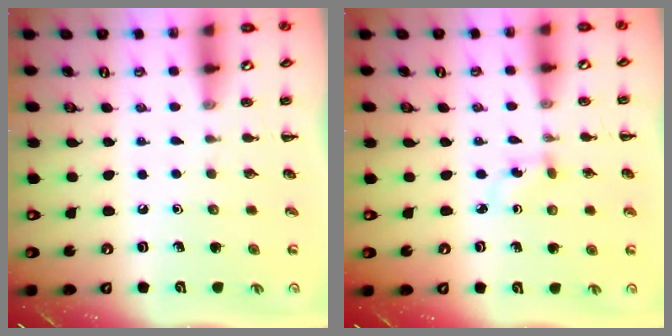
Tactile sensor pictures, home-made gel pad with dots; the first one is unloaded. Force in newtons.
{"total": 2.5, "press": 2.3, "slide": 1.1}